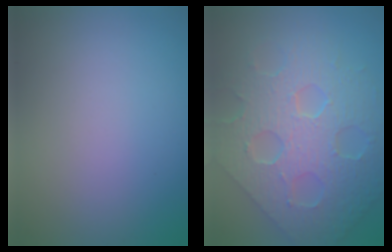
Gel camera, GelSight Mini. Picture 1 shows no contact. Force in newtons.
{"total": 9.0, "press": 6.5, "slide": 6.2}